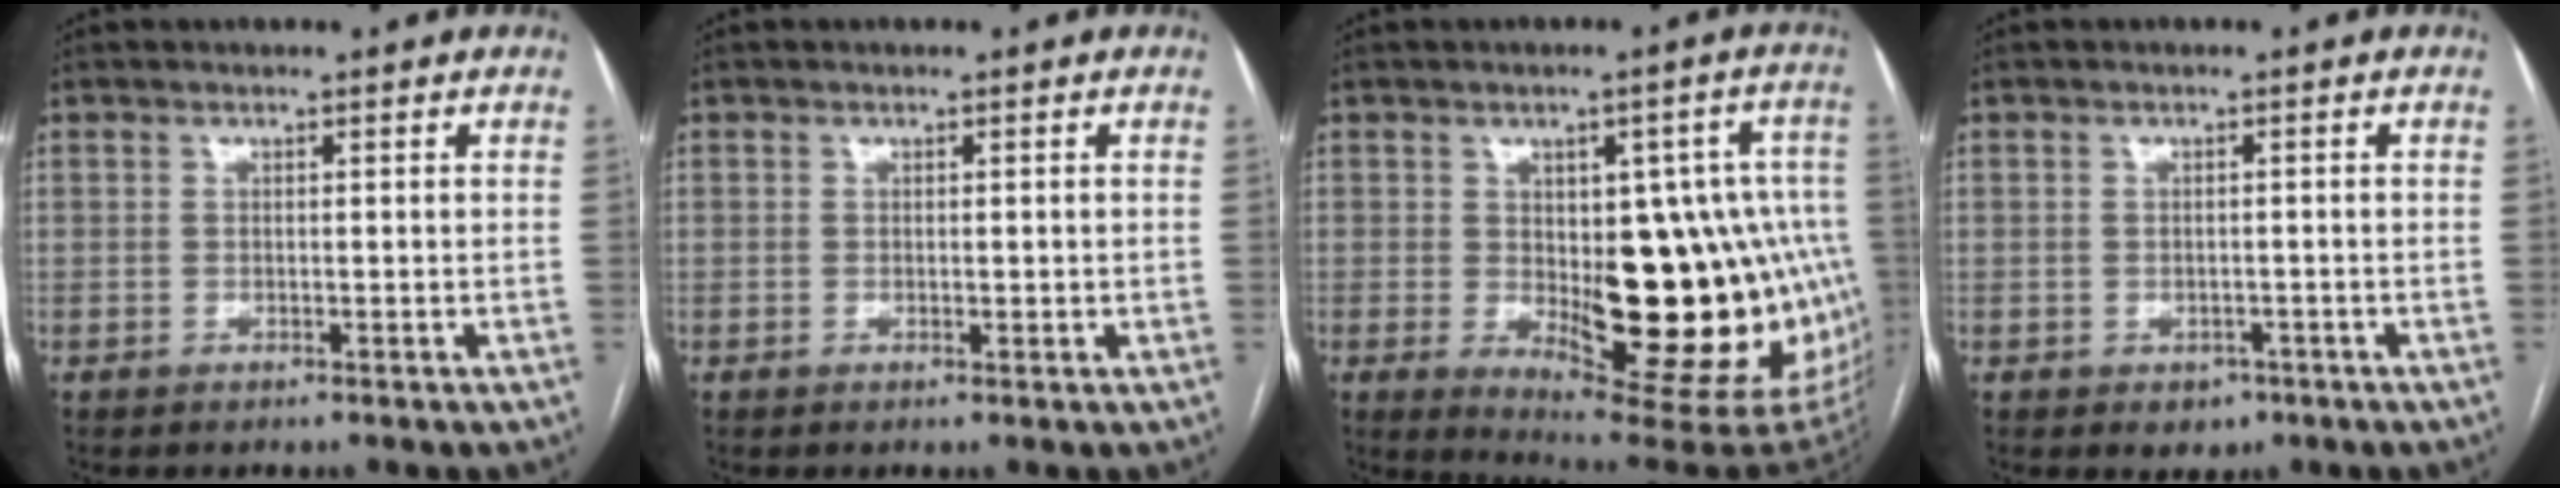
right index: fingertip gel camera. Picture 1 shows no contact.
{"total": 1.0, "force": [0.1, 0.6, 0.8], "torque": [-0.010, -0.002, 0.002]}
{"total": 23.8, "force": [-3.0, 8.8, 21.9], "torque": [-0.208, 0.017, -0.014]}
{"total": 2.6, "force": [-1.3, 2.0, 0.9], "torque": [-0.004, 0.004, -0.009]}